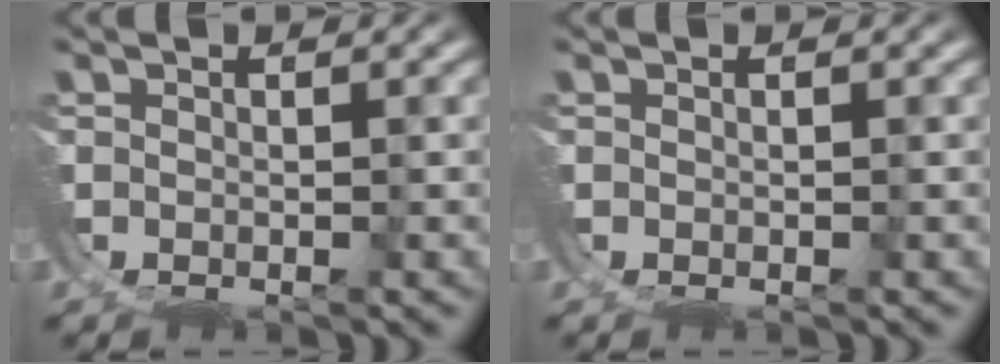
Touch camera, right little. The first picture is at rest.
{"total": 0.0}